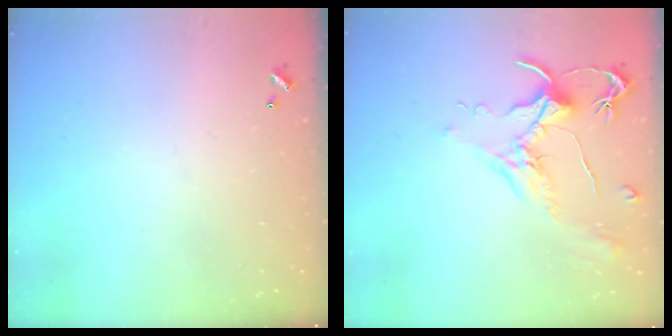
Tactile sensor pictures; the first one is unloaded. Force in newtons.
{"total": 1.9, "press": 1.9, "slide": 0.6}